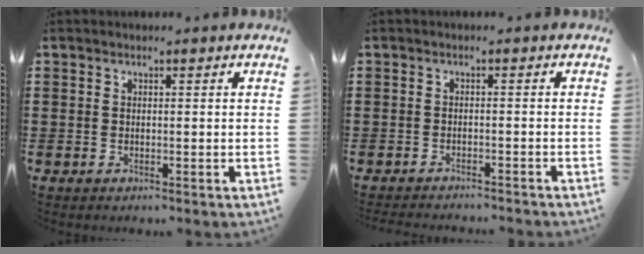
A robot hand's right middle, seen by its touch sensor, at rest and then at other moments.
{"total": 1.6, "force": [-1.6, -0.1, 0.0], "torque": [-0.005, 0.000, -0.033]}